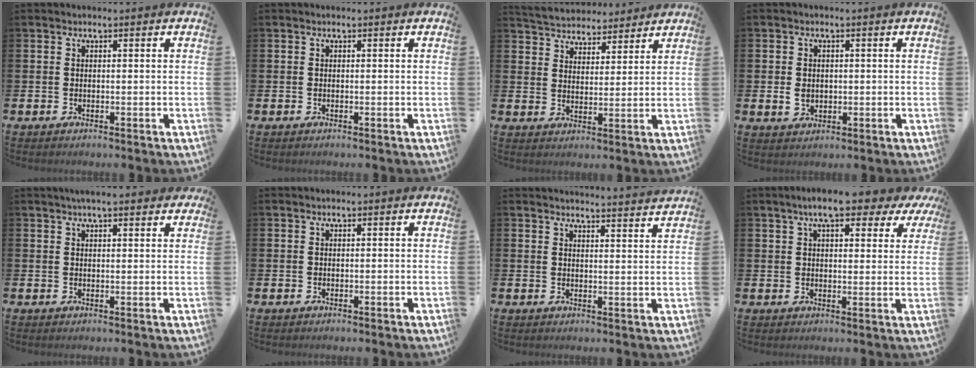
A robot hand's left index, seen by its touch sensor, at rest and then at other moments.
{"total": 0.0}
{"total": 4.9, "force": [4.8, 1.2, -0.4], "torque": [-0.020, -0.027, 0.087]}
{"total": 2.0, "force": [0.1, 1.7, 1.1], "torque": [-0.015, 0.006, -0.002]}
{"total": 3.1, "force": [2.7, 0.4, 1.4], "torque": [-0.022, -0.007, 0.046]}
{"total": 0.0}
{"total": 3.6, "force": [3.6, -0.6, -0.1], "torque": [0.003, -0.031, 0.062]}
{"total": 7.0, "force": [5.5, 2.2, 3.9], "torque": [-0.066, -0.014, 0.092]}